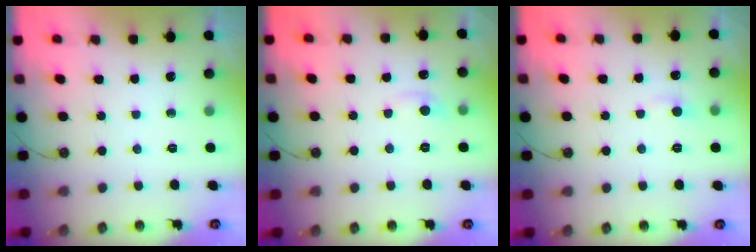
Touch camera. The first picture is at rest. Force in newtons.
{"total": 0.8, "press": 0.4, "slide": 0.6}
{"total": 0.9, "press": 0.8, "slide": 0.4}